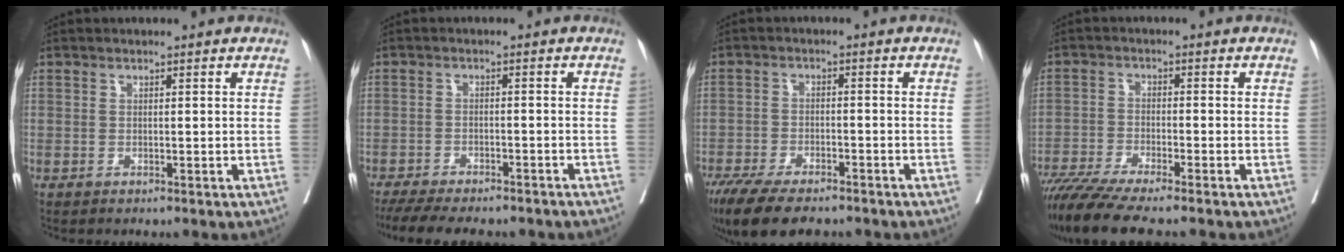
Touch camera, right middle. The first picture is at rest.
{"total": 15.9, "force": [-13.6, 3.9, 7.3], "torque": [-0.146, -0.020, -0.183]}
{"total": 11.7, "force": [-9.2, 3.5, 6.3], "torque": [-0.104, -0.015, -0.146]}
{"total": 11.5, "force": [-9.6, 0.4, 6.3], "torque": [-0.100, -0.026, -0.160]}